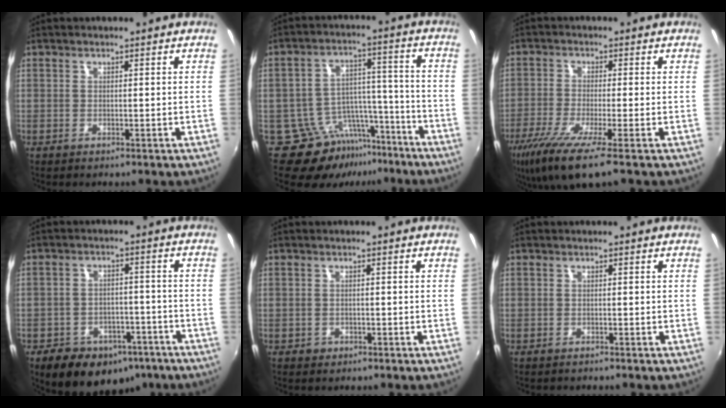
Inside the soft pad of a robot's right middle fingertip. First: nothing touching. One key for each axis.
{"total": 10.9, "fx": -8.5, "fy": 6.4, "fz": 2.3, "tx": -0.041, "ty": 0.040, "tz": -0.115}
{"total": 10.3, "fx": -6.6, "fy": 0.3, "fz": 7.9, "tx": -0.180, "ty": -0.046, "tz": -0.123}
{"total": 15.1, "fx": -9.8, "fy": 9.3, "fz": 6.7, "tx": -0.147, "ty": 0.015, "tz": -0.120}
{"total": 1.7, "fx": -0.9, "fy": 1.4, "fz": 0.4, "tx": -0.013, "ty": -0.003, "tz": -0.010}
{"total": 0.8, "fx": -0.8, "fy": 0.3, "fz": 0.1, "tx": -0.006, "ty": -0.002, "tz": -0.012}